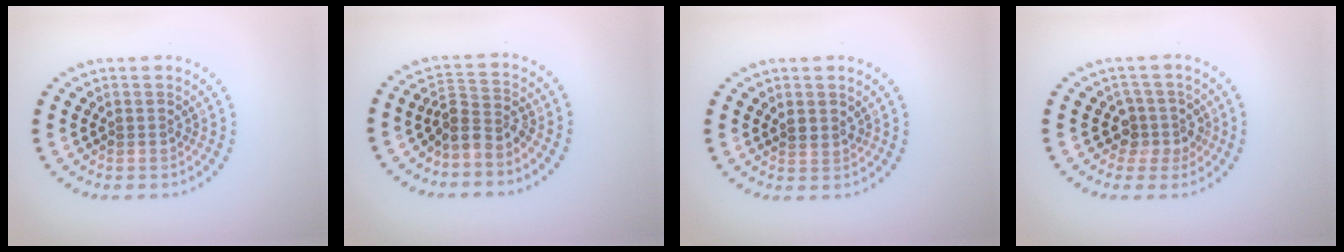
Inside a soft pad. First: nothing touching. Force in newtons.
{"total": 2.7, "press": 2.0, "slide": 1.8}
{"total": 0.8, "press": 0.6, "slide": 0.5}
{"total": 2.5, "press": 1.9, "slide": 1.5}